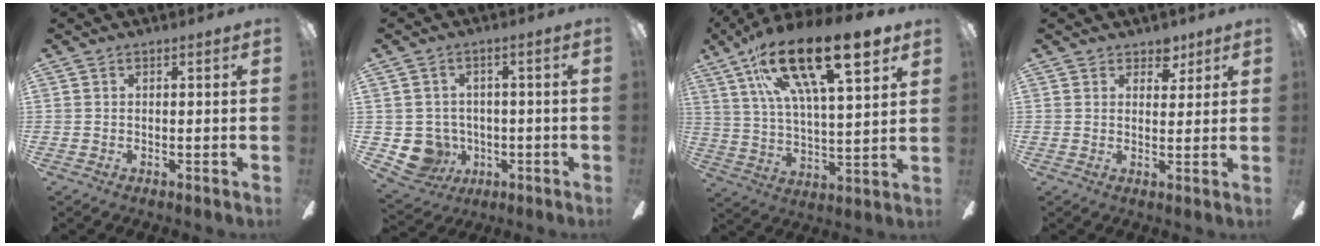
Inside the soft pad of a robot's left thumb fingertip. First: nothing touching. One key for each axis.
{"total": 7.8, "fx": -1.6, "fy": 7.3, "fz": 2.3, "tx": -0.077, "ty": 0.007, "tz": -0.024}
{"total": 23.6, "fx": 14.5, "fy": 7.4, "fz": 17.1, "tx": -0.291, "ty": -0.067, "tz": 0.238}
{"total": 4.5, "fx": 3.5, "fy": 2.5, "fz": 1.2, "tx": 0.001, "ty": -0.016, "tz": 0.061}